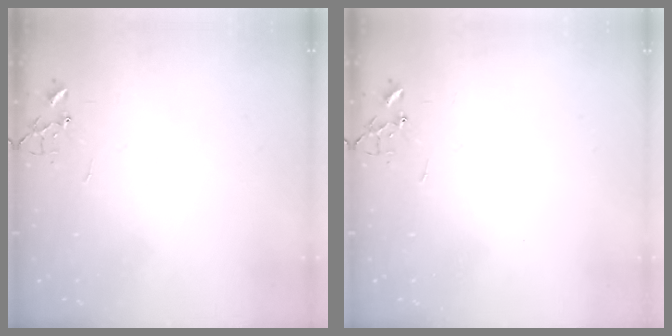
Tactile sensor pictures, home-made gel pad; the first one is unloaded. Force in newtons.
{"total": 0.0}